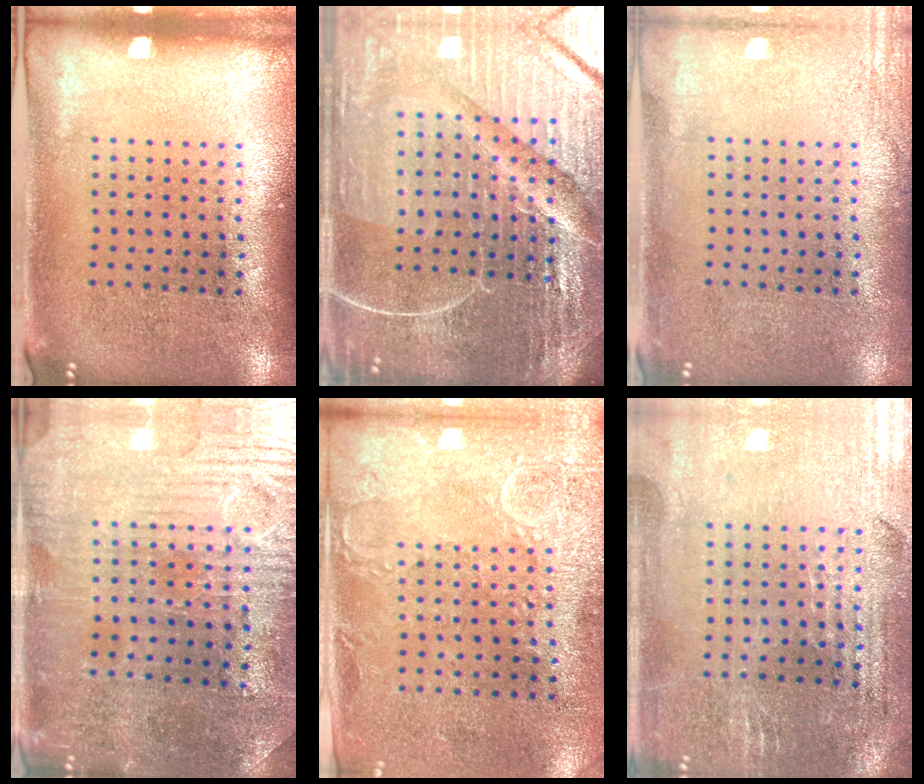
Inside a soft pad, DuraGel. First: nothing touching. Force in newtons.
{"total": 6.3, "press": 5.7, "slide": 2.8}
{"total": 1.8, "press": 1.8, "slide": 0.2}
{"total": 2.2, "press": 2.2, "slide": 0.5}
{"total": 2.9, "press": 2.4, "slide": 1.7}
{"total": 1.3, "press": 1.3, "slide": 0.3}